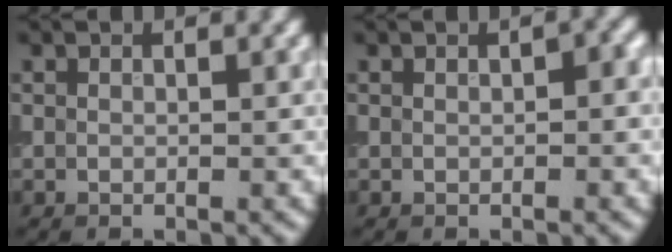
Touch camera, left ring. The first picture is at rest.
{"total": 1.5, "force": [0.2, 0.5, 1.4], "torque": [-0.016, 0.004, 0.005]}